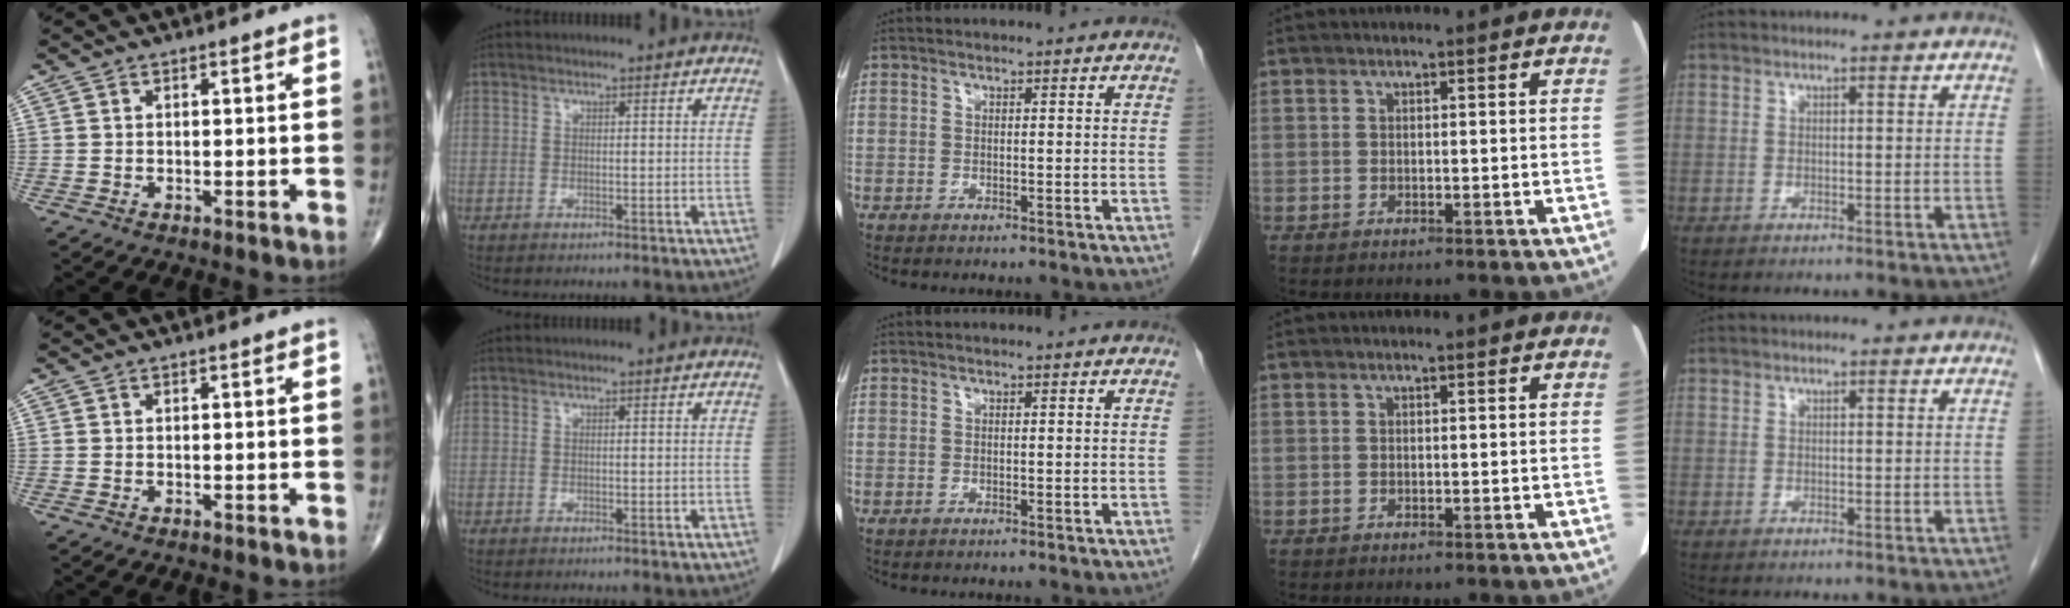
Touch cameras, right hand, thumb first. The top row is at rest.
{}